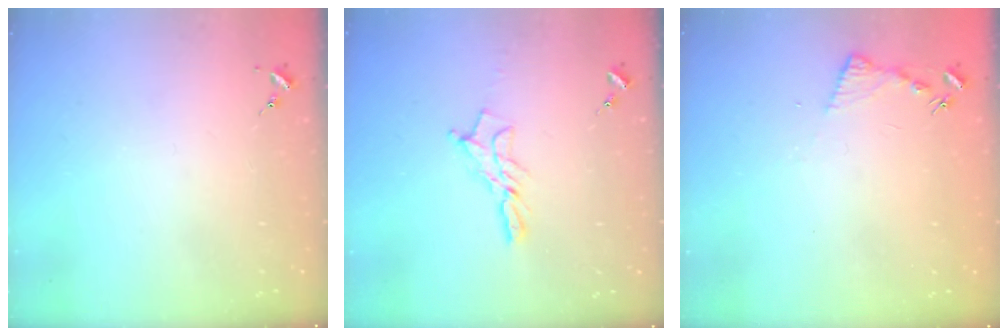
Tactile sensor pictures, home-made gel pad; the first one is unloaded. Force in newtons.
{"total": 10.3, "press": 10.3, "slide": 0.7}
{"total": 6.8, "press": 6.7, "slide": 0.7}